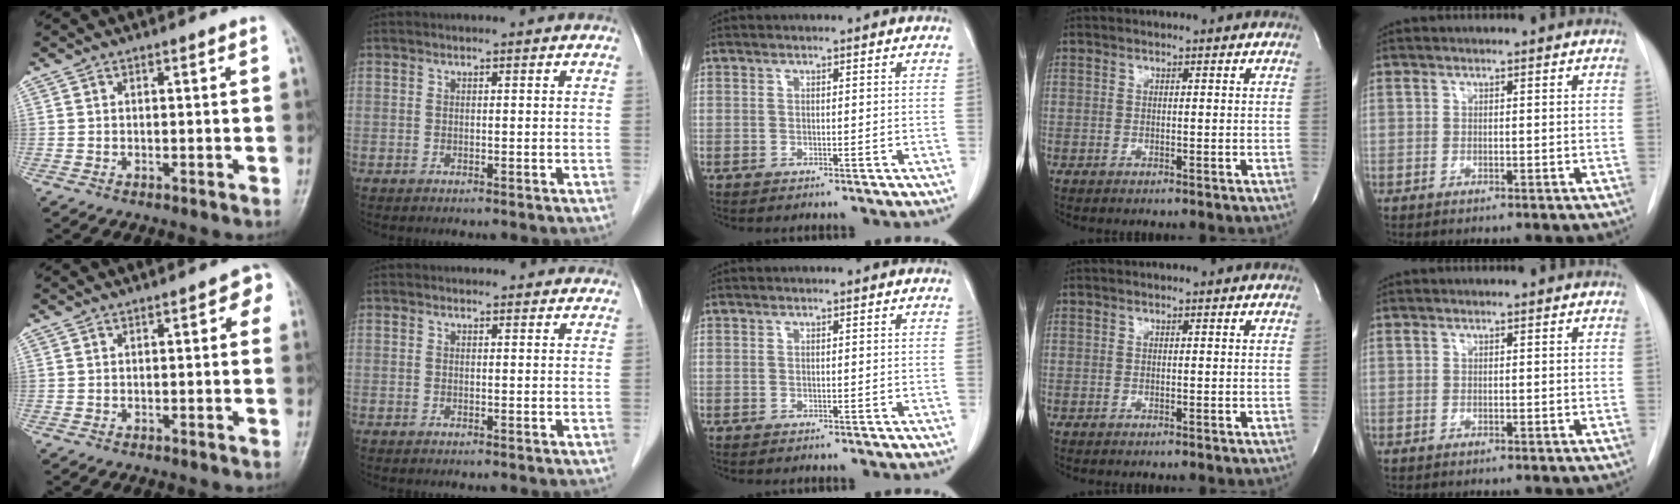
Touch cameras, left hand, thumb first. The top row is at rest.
{"thumb": {"total": 3.3, "force": [0.7, 1.6, 2.8], "torque": [-0.015, 0.005, -0.002]}, "index": {"total": 4.5, "force": [4.2, 1.5, 0.7], "torque": [-0.001, 0.014, 0.040]}}